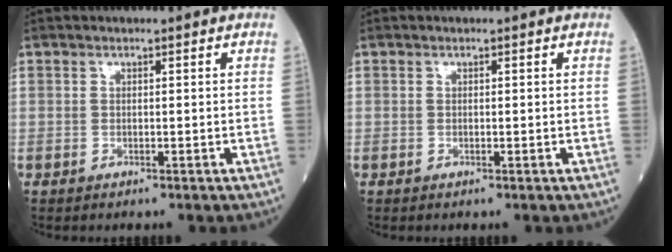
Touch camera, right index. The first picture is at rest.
{"total": 0.0}